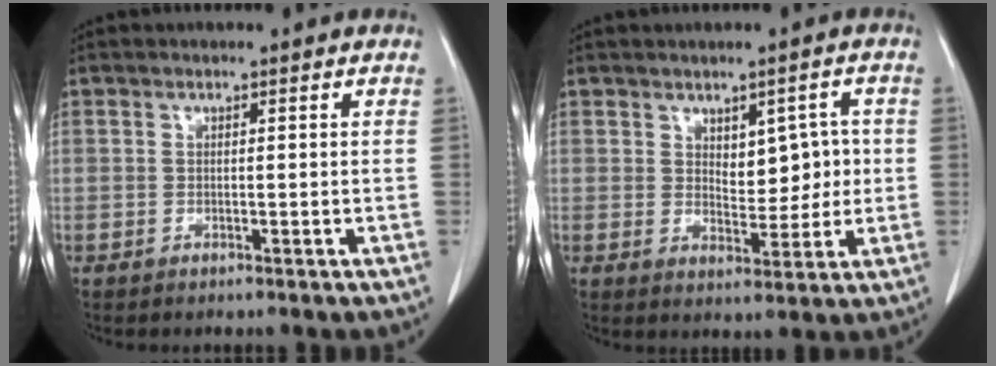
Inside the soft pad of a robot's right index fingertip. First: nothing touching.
{"total": 5.6, "force": [1.0, 3.2, 4.5], "torque": [-0.053, 0.010, 0.025]}